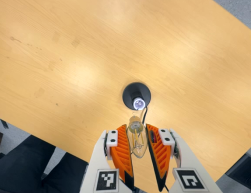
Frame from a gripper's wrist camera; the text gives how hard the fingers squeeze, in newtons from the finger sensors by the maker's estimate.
{"total": 11.3, "left": 11.4, "right": 11.1}